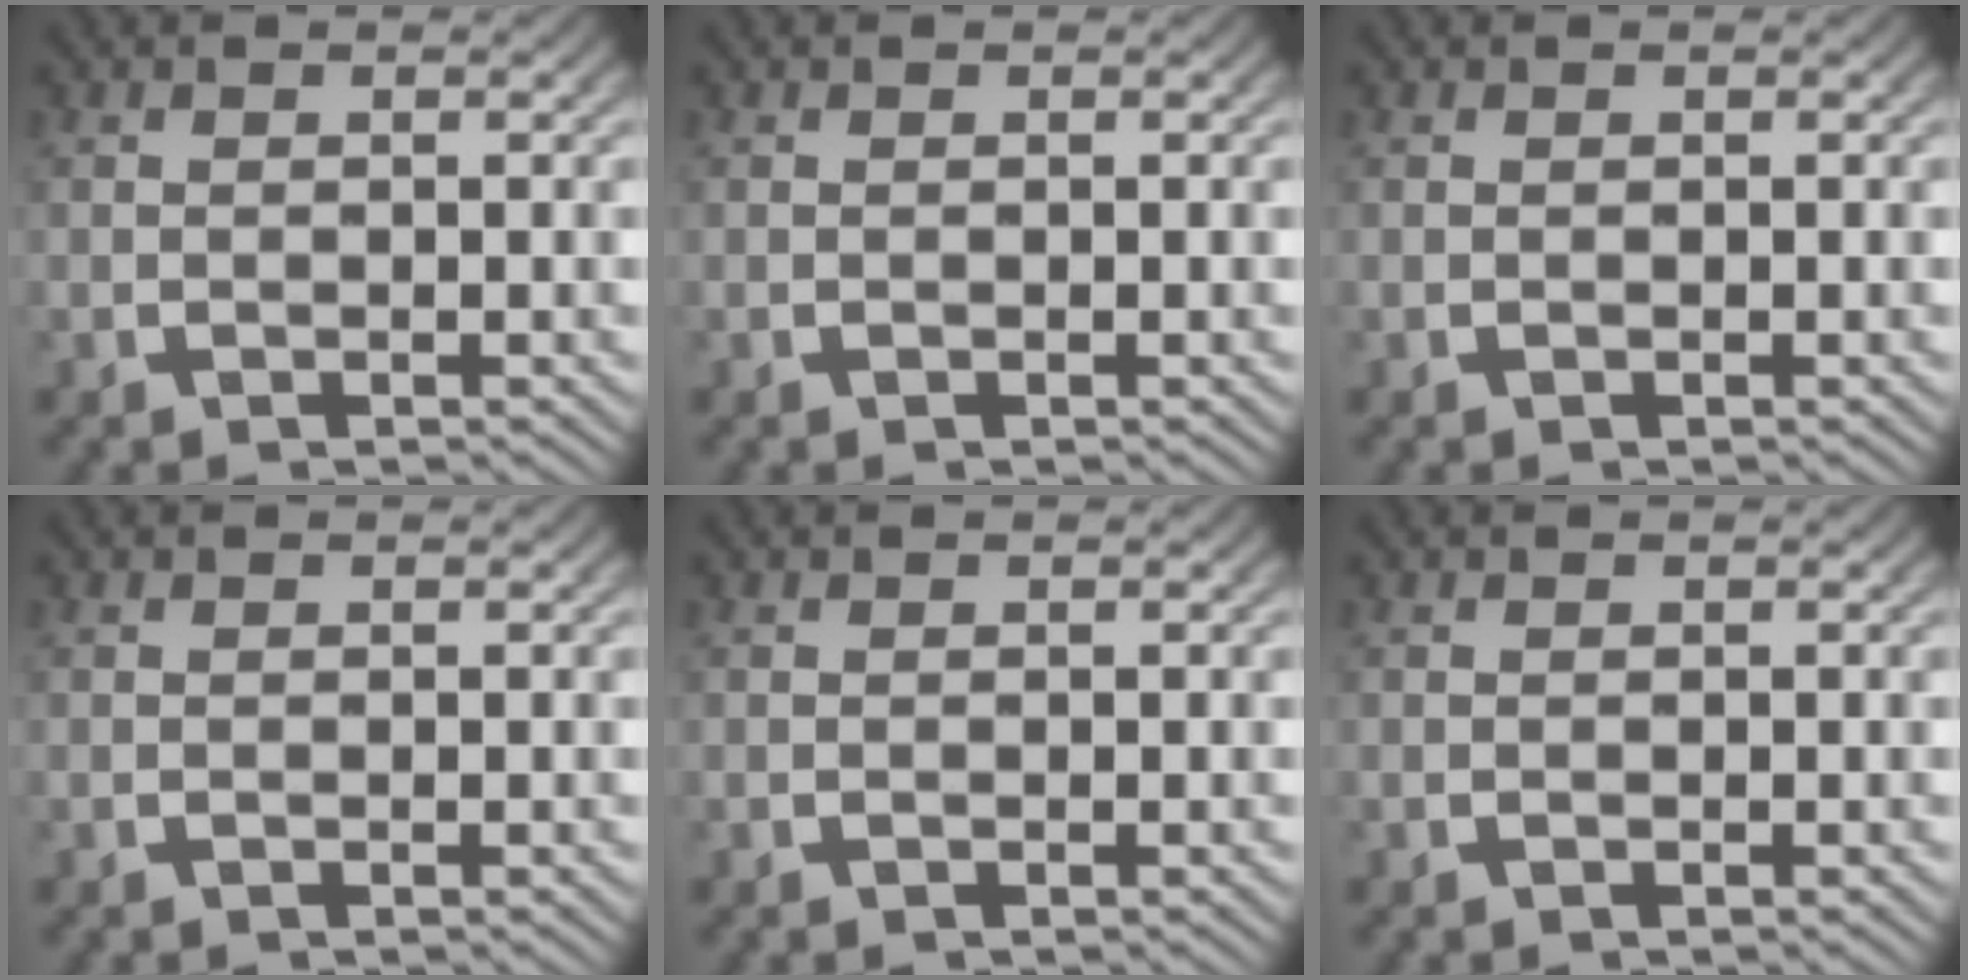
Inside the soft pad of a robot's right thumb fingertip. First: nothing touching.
{"total": 0.0}
{"total": 0.0}
{"total": 0.0}
{"total": 0.0}
{"total": 0.0}